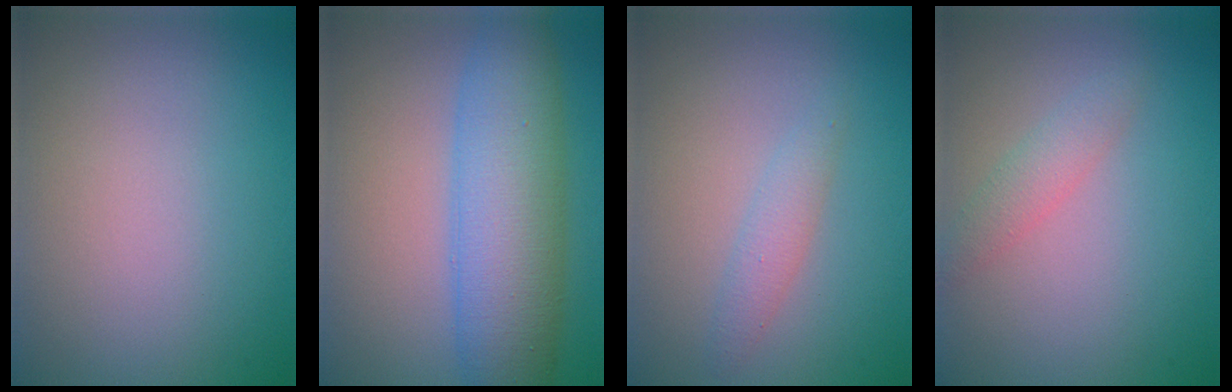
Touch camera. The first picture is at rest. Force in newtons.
{"total": 8.0, "press": 8.0, "slide": 0.2}
{"total": 1.6, "press": 1.6, "slide": 0.1}
{"total": 1.6, "press": 1.6, "slide": 0.1}